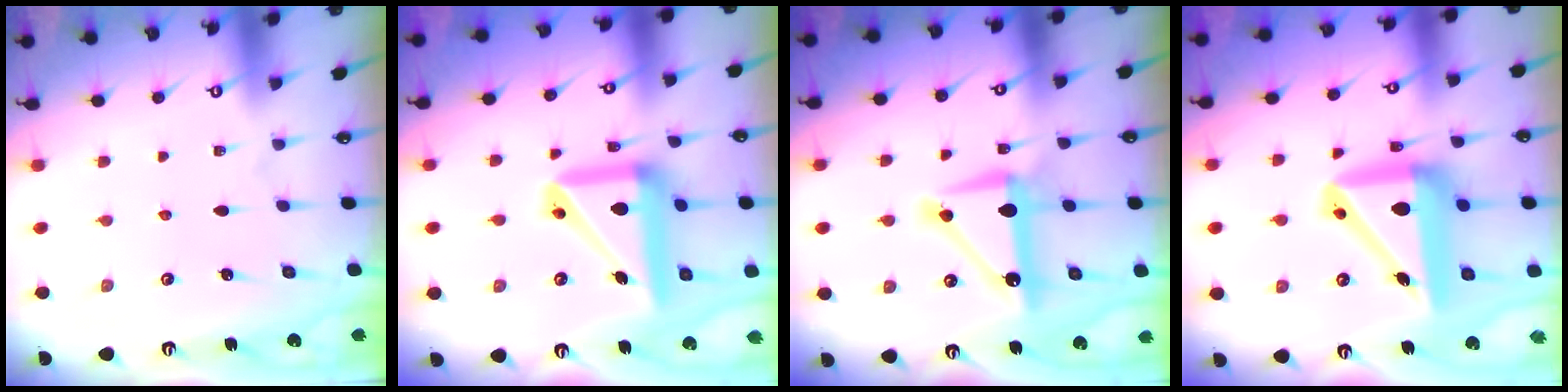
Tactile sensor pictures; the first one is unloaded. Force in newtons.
{"total": 16.5, "press": 16.4, "slide": 2.0}
{"total": 12.3, "press": 12.3, "slide": 0.8}
{"total": 14.9, "press": 14.7, "slide": 2.9}